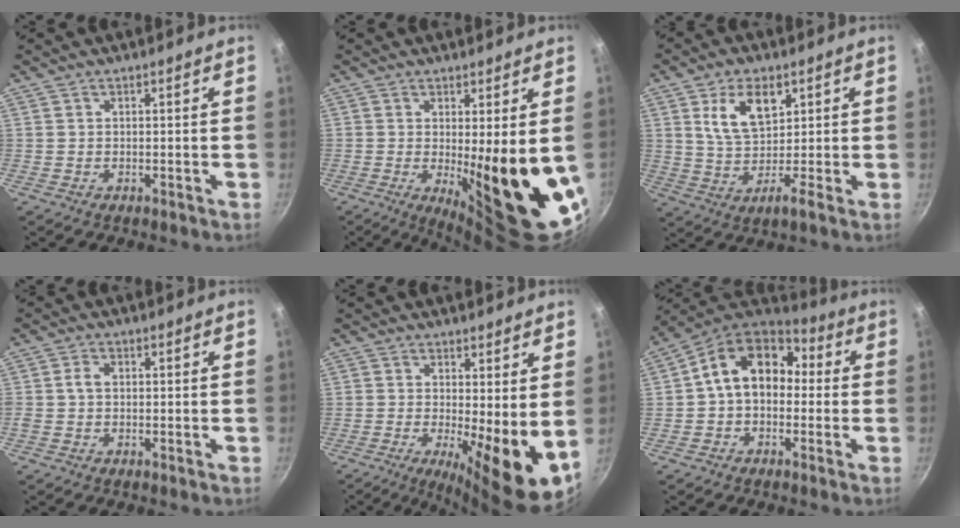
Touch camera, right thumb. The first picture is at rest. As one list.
[{"total": 15.5, "force": [-1.0, 3.4, 15.0], "torque": [-0.181, -0.036, 0.000]}, {"total": 9.0, "force": [3.3, 5.1, 6.7], "torque": [-0.100, -0.010, 0.053]}, {"total": 2.3, "force": [0.2, 1.7, 1.5], "torque": [-0.027, 0.007, 0.000]}, {"total": 11.1, "force": [-0.4, 3.1, 10.6], "torque": [-0.139, -0.018, -0.004]}, {"total": 14.0, "force": [0.9, 10.2, 9.5], "torque": [-0.119, 0.040, -0.008]}]